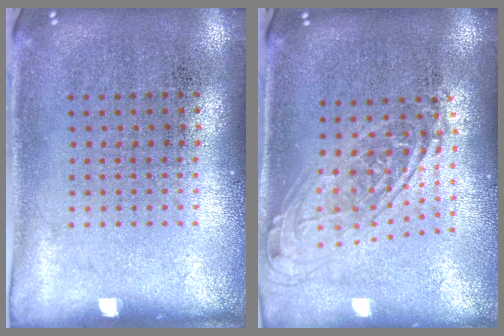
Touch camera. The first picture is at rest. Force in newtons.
{"total": 1.8, "press": 1.4, "slide": 1.1}